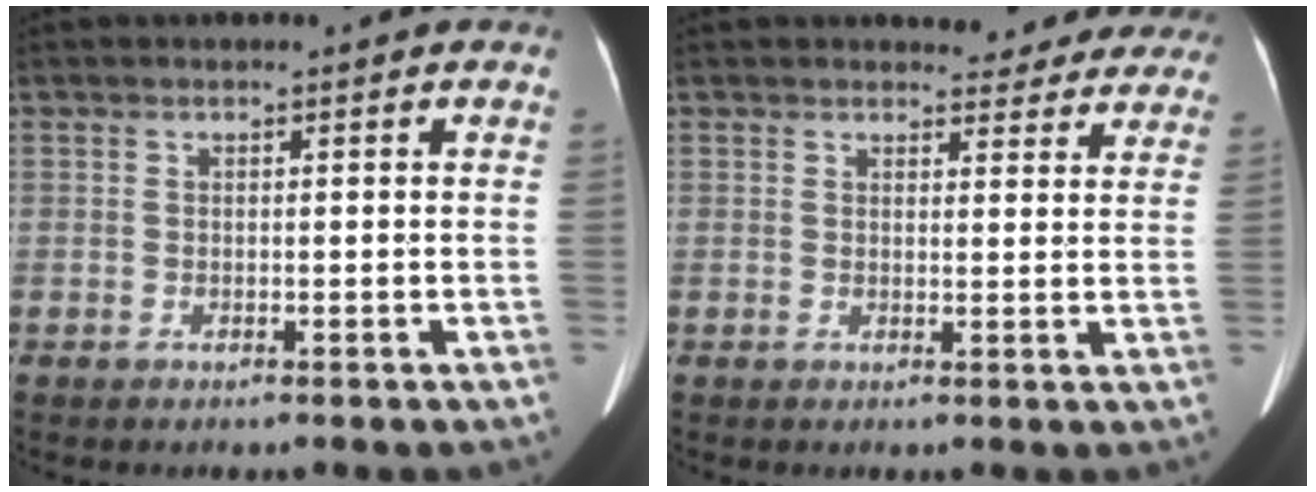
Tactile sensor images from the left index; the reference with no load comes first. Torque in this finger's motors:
{"motor_torque": [0.35, -0.25, 0.08, 0.03]}